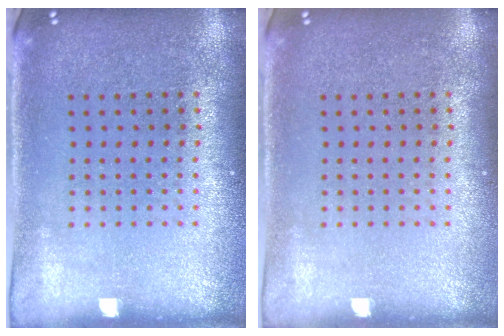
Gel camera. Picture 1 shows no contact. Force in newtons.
{"total": 0.0}